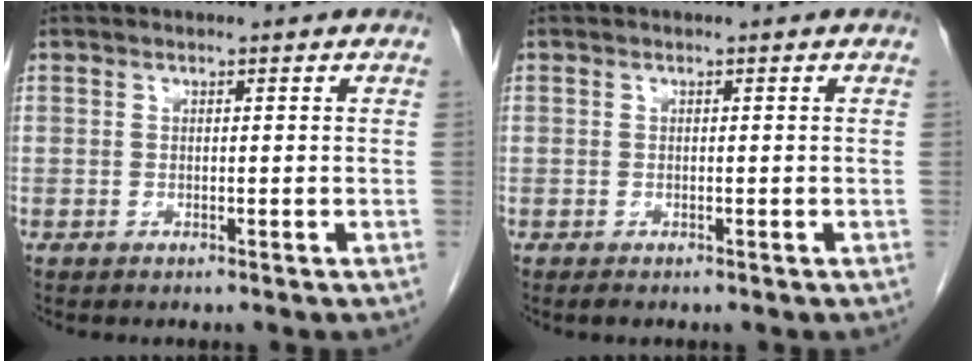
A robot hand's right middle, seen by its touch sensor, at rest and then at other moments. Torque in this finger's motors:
{"motor_torque": [0.11, -0.12, -0.11, -0.02]}